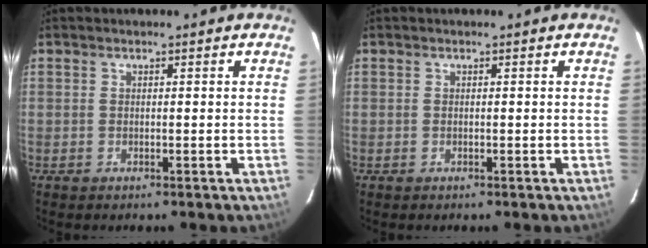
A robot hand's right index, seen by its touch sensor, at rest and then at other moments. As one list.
[{"total": 0.0}]